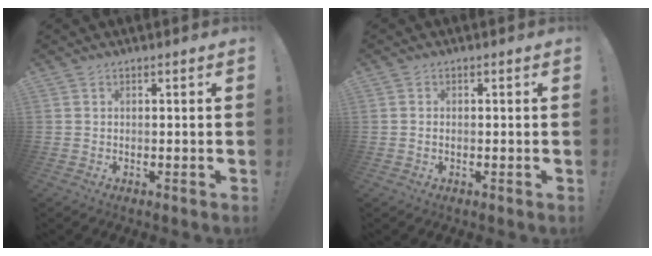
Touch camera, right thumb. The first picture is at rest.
{"total": 0.6, "force": [-0.2, 0.4, 0.4], "torque": [-0.009, 0.001, -0.004]}